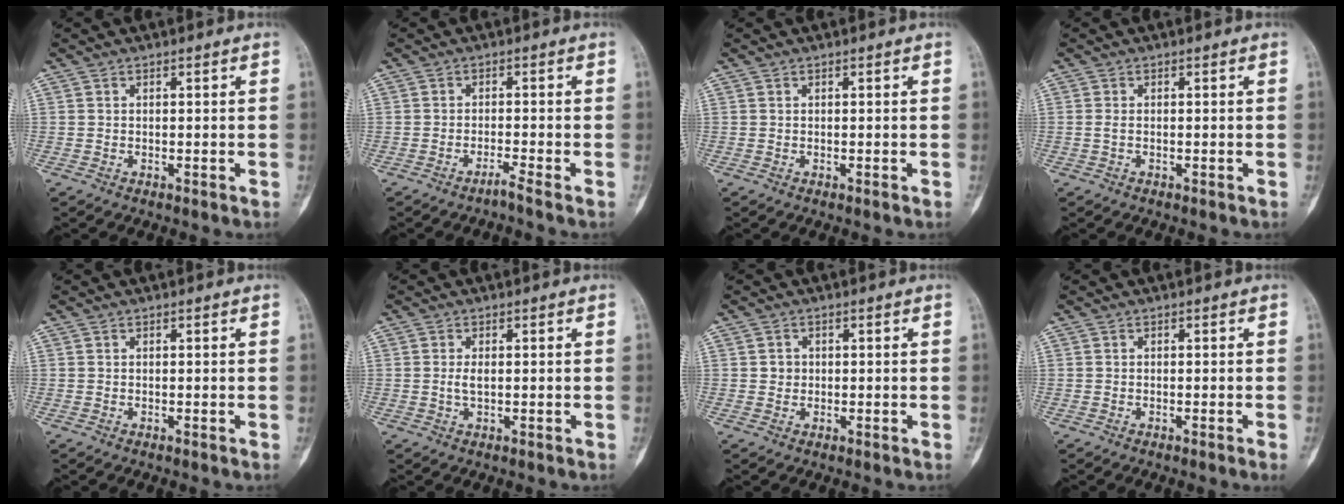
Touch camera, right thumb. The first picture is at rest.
{"total": 1.4, "force": [-1.2, -0.6, 0.5], "torque": [-0.015, 0.010, -0.022]}
{"total": 0.0}
{"total": 0.8, "force": [-0.1, 0.4, 0.7], "torque": [-0.017, 0.000, -0.003]}
{"total": 0.0}
{"total": 1.8, "force": [0.1, 0.8, 1.6], "torque": [-0.032, -0.001, 0.001]}
{"total": 1.7, "force": [0.2, 1.6, 0.5], "torque": [-0.001, 0.003, 0.003]}
{"total": 0.8, "force": [-0.5, -0.3, 0.6], "torque": [-0.010, 0.005, -0.008]}